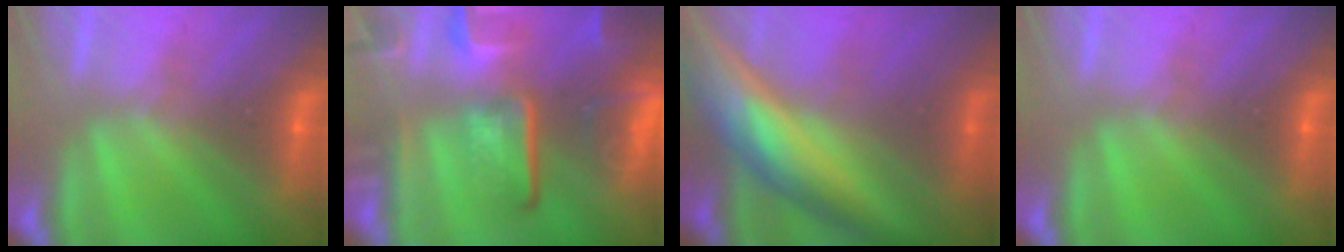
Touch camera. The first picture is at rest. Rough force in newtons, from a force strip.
{"total": 9.3}
{"total": 5.6}
{"total": 0.0}